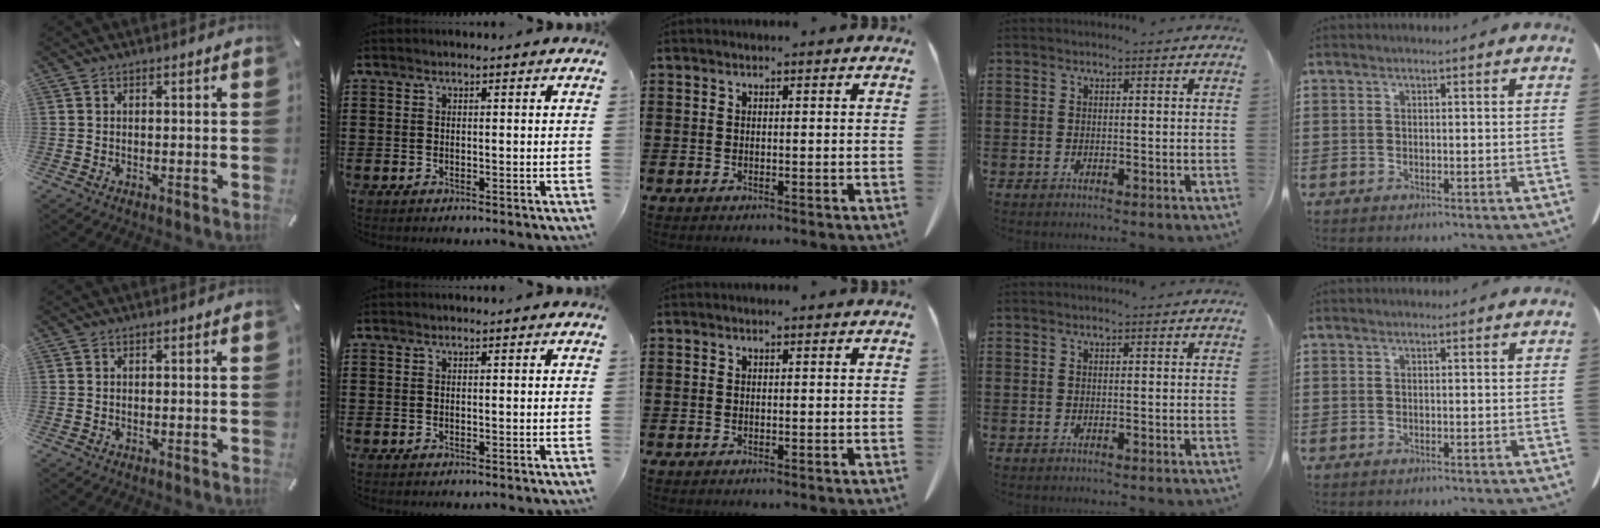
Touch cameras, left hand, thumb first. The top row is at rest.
{}